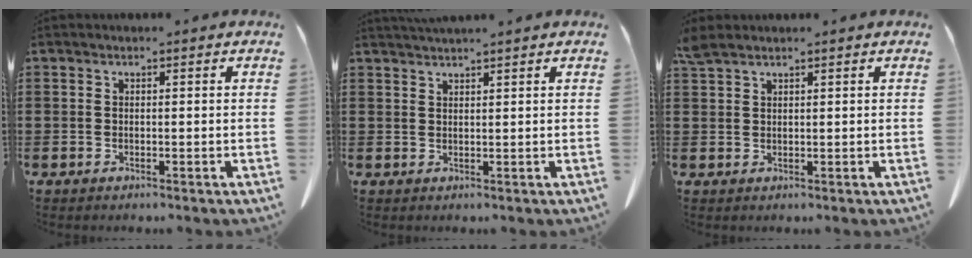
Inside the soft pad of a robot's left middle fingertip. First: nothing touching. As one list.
[{"total": 1.5, "force": [1.4, -0.1, 0.3], "torque": [-0.009, 0.000, 0.028]}, {"total": 2.1, "force": [1.8, 0.4, 1.0], "torque": [-0.025, -0.002, 0.036]}]